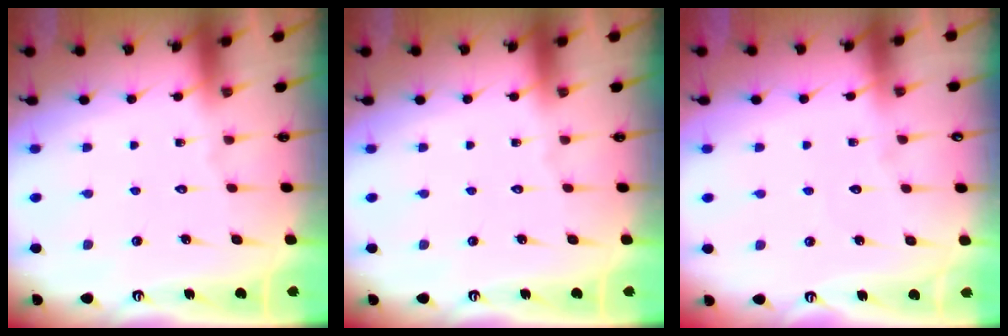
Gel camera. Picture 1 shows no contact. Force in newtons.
{"total": 0.0}
{"total": 2.0, "press": 2.0, "slide": 0.2}